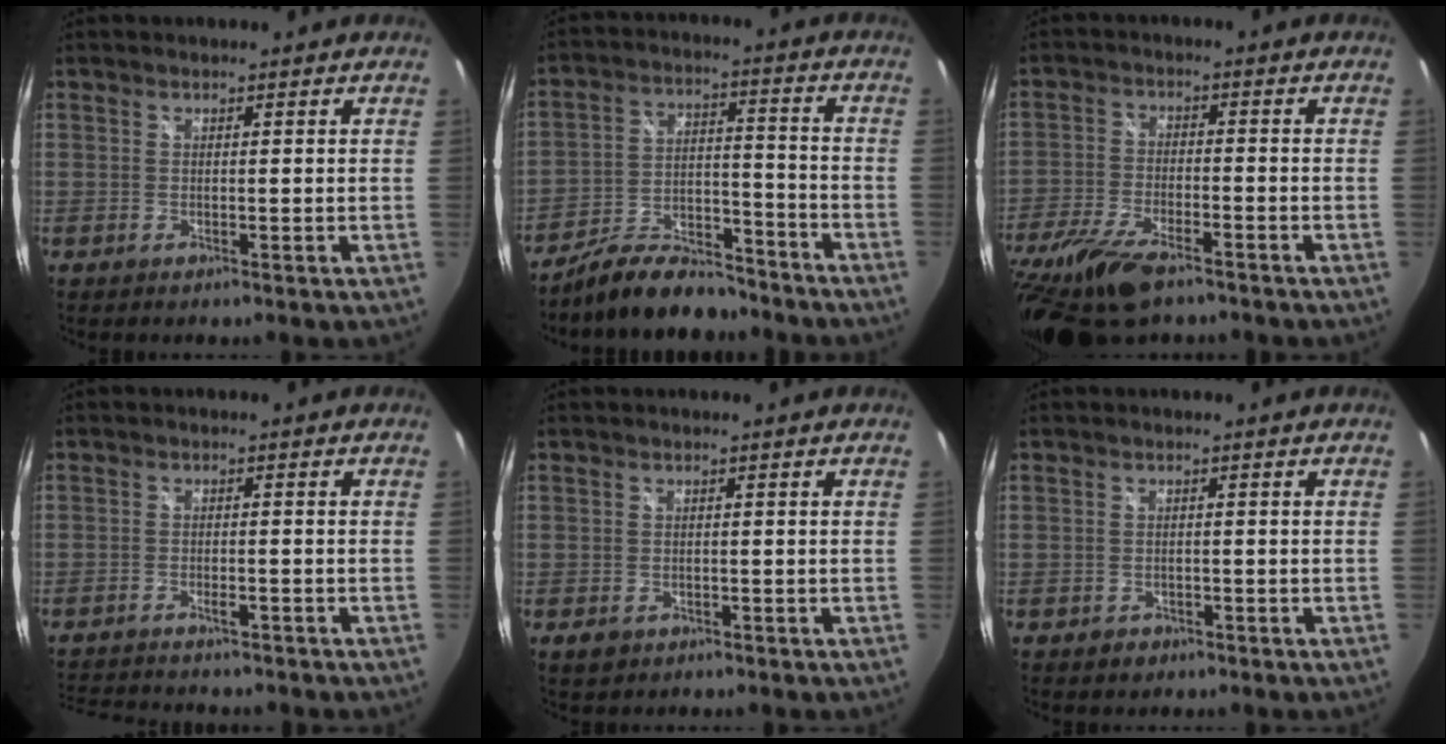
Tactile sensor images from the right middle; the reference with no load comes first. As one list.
[{"total": 11.5, "force": [-10.0, 3.5, 4.5], "torque": [-0.093, 0.015, -0.164]}, {"total": 16.7, "force": [-11.9, 6.1, 9.9], "torque": [-0.228, -0.051, -0.216]}, {"total": 8.8, "force": [-7.8, 1.8, 3.5], "torque": [-0.085, -0.014, -0.120]}, {"total": 1.7, "force": [-0.9, 1.1, 0.9], "torque": [-0.017, -0.006, -0.014]}, {"total": 1.1, "force": [-0.8, 0.7, 0.3], "torque": [-0.007, -0.003, -0.009]}]